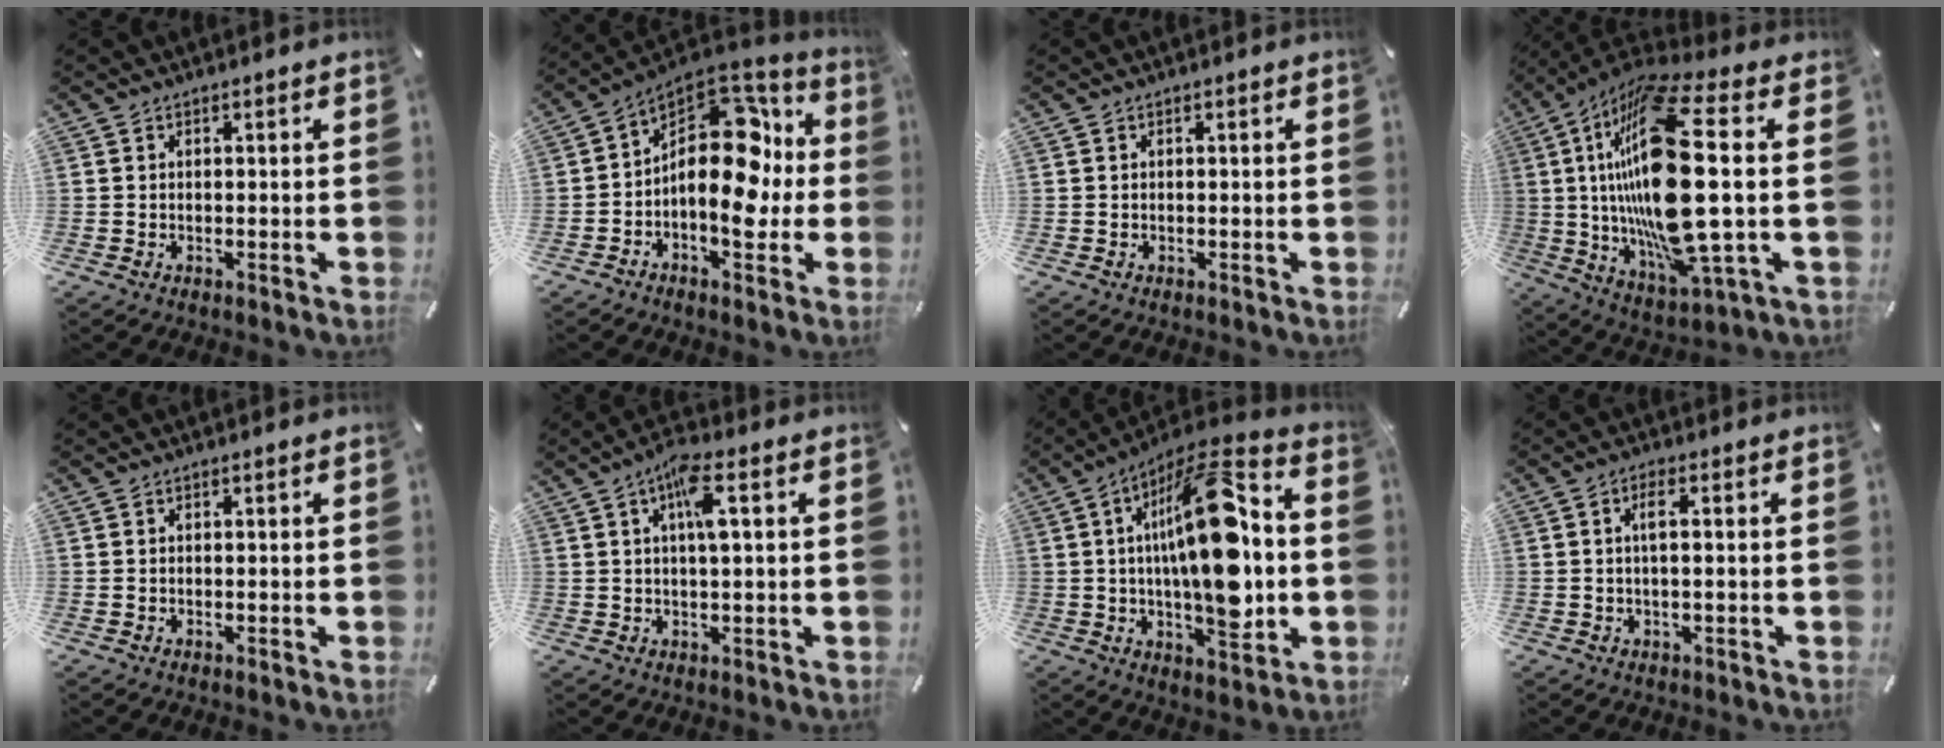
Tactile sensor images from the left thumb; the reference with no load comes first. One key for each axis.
{"total": 18.9, "fx": 0.1, "fy": 11.0, "fz": 15.4, "tx": -0.224, "ty": -0.006, "tz": 0.006}
{"total": 0.0}
{"total": 29.2, "fx": 3.3, "fy": 8.6, "fz": 27.7, "tx": -0.574, "ty": -0.044, "tz": 0.041}
{"total": 0.0}
{"total": 7.1, "fx": 2.0, "fy": 1.7, "fz": 6.6, "tx": -0.124, "ty": 0.003, "tz": 0.031}
{"total": 23.9, "fx": 0.8, "fy": 9.6, "fz": 21.8, "tx": -0.359, "ty": -0.006, "tz": 0.012}
{"total": 3.6, "fx": 0.3, "fy": 0.6, "fz": 3.6, "tx": -0.070, "ty": 0.003, "tz": 0.002}